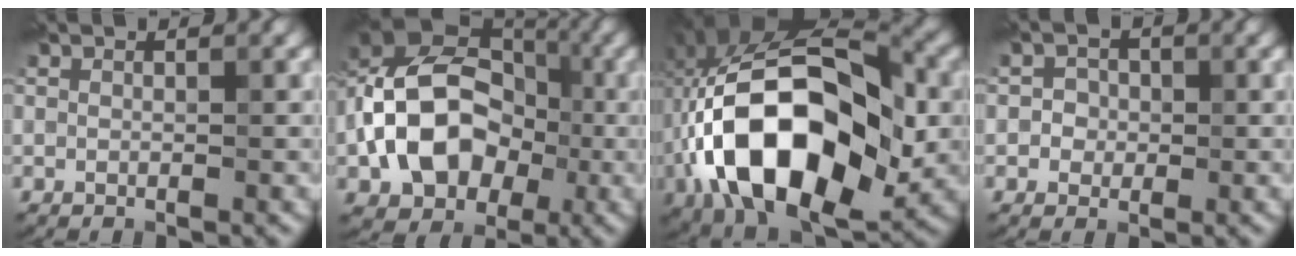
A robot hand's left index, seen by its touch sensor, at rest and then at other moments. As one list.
[{"total": 13.0, "force": [-2.1, 9.4, 8.7], "torque": [-0.141, 0.015, -0.055]}, {"total": 16.6, "force": [-3.7, 9.5, 13.1], "torque": [-0.220, 0.015, -0.076]}, {"total": 1.6, "force": [-0.2, 1.6, 0.3], "torque": [0.020, 0.006, -0.017]}]